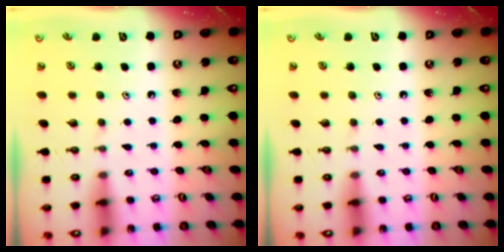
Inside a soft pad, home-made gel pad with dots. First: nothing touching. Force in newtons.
{"total": 0.0}